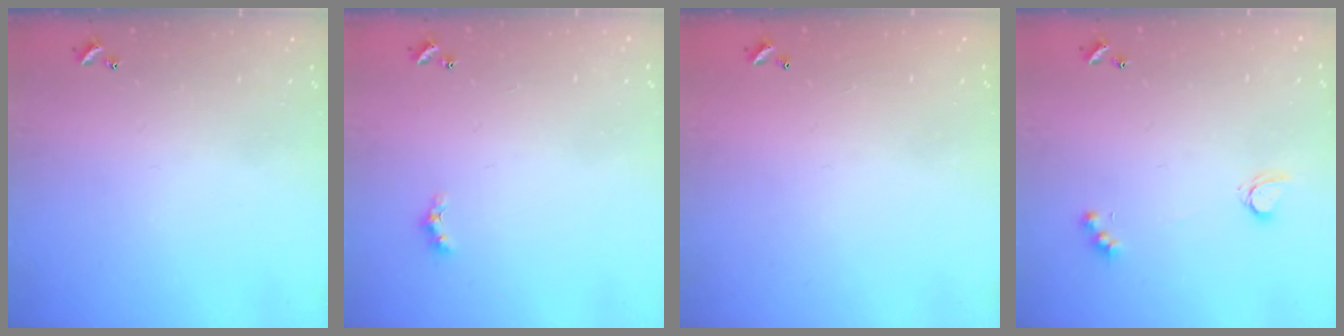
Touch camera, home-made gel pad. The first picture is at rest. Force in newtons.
{"total": 0.8, "press": 0.7, "slide": 0.4}
{"total": 2.8, "press": 2.8, "slide": 0.1}
{"total": 2.7, "press": 2.7, "slide": 0.5}